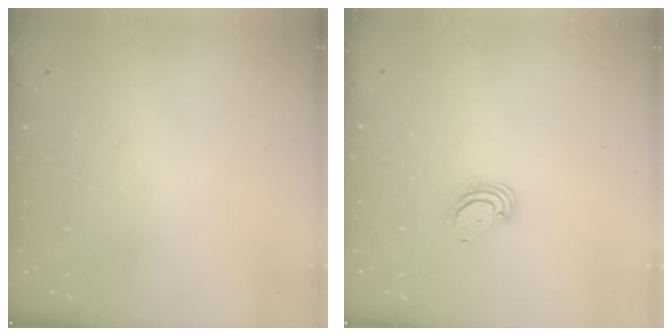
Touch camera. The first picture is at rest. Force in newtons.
{"total": 3.7, "press": 3.7, "slide": 0.1}